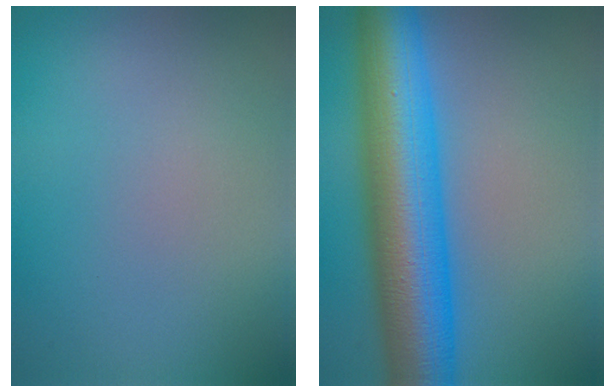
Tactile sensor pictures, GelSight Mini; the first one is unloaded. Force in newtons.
{"total": 11.1, "press": 11.1, "slide": 0.2}